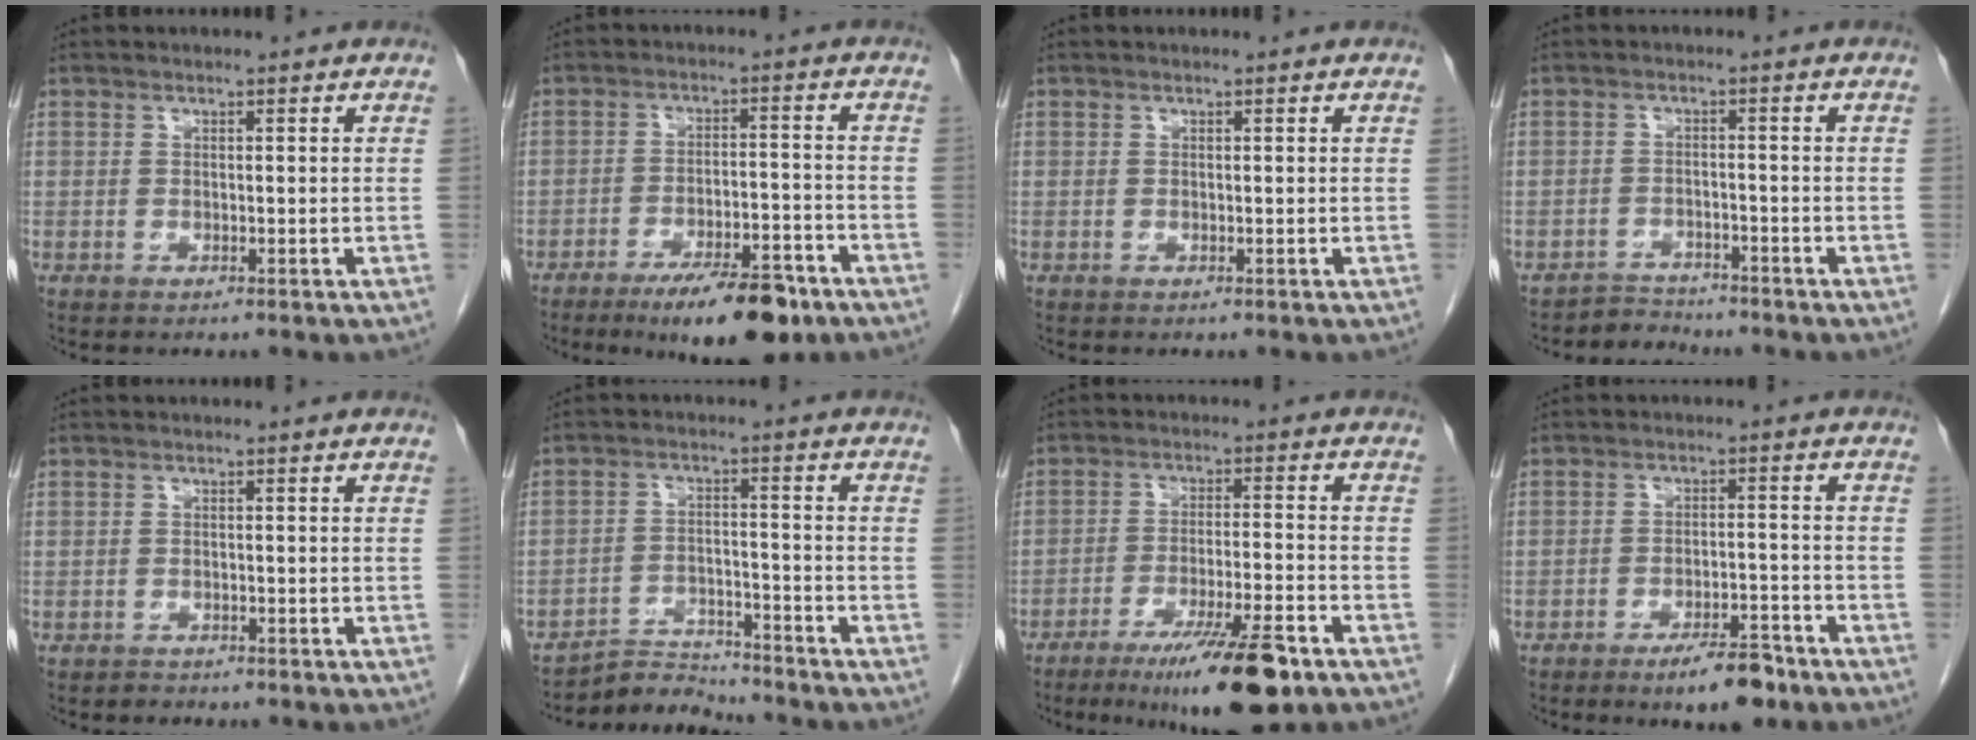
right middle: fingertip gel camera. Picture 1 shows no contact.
{"total": 11.5, "force": [-7.9, 2.9, 7.9], "torque": [-0.113, -0.007, -0.122]}
{"total": 0.0}
{"total": 2.9, "force": [-2.6, 0.5, -1.2], "torque": [0.027, -0.004, -0.044]}
{"total": 0.9, "force": [-0.7, 0.4, -0.1], "torque": [-0.001, 0.001, -0.013]}
{"total": 5.3, "force": [-5.1, 0.1, -1.4], "torque": [0.023, 0.004, -0.087]}
{"total": 12.7, "force": [-8.1, 1.3, 9.7], "torque": [-0.148, -0.025, -0.129]}
{"total": 6.7, "force": [-4.9, 1.7, 4.3], "torque": [-0.066, -0.001, -0.074]}